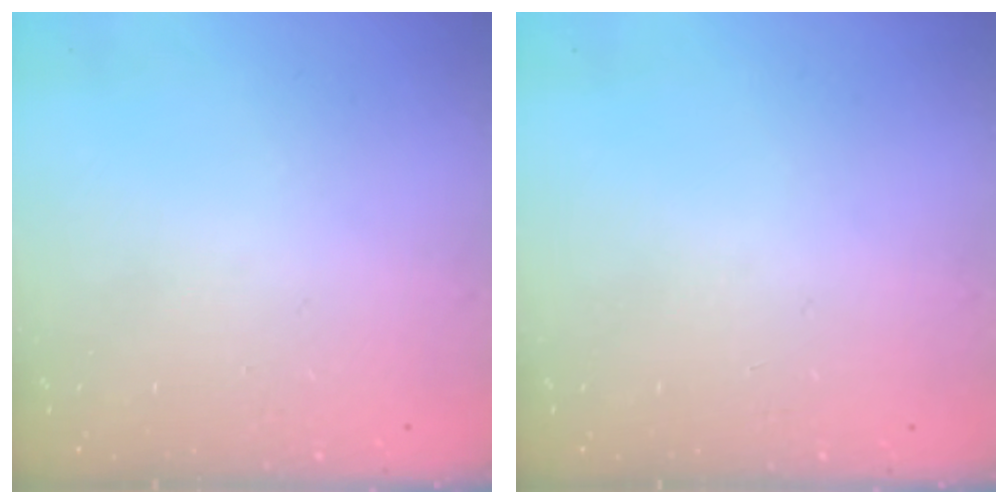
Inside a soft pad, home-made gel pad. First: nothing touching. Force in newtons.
{"total": 0.0}